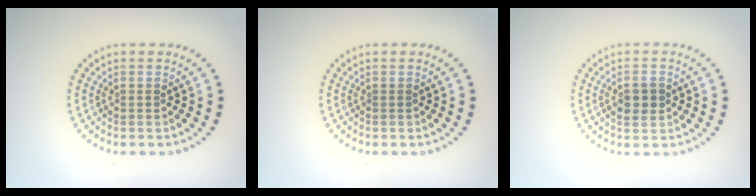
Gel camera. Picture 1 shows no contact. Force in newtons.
{"total": 0.0}
{"total": 2.1, "press": 2.1, "slide": 0.1}